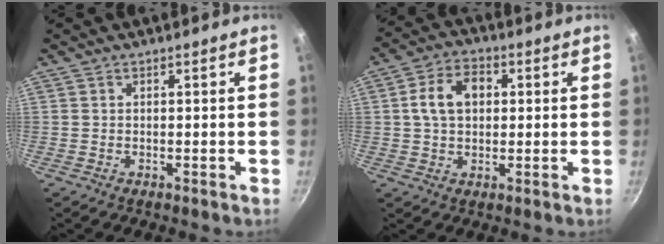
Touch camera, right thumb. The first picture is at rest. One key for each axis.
{"total": 8.8, "fx": 1.4, "fy": 6.2, "fz": 6.0, "tx": -0.085, "ty": 0.016, "tz": 0.018}